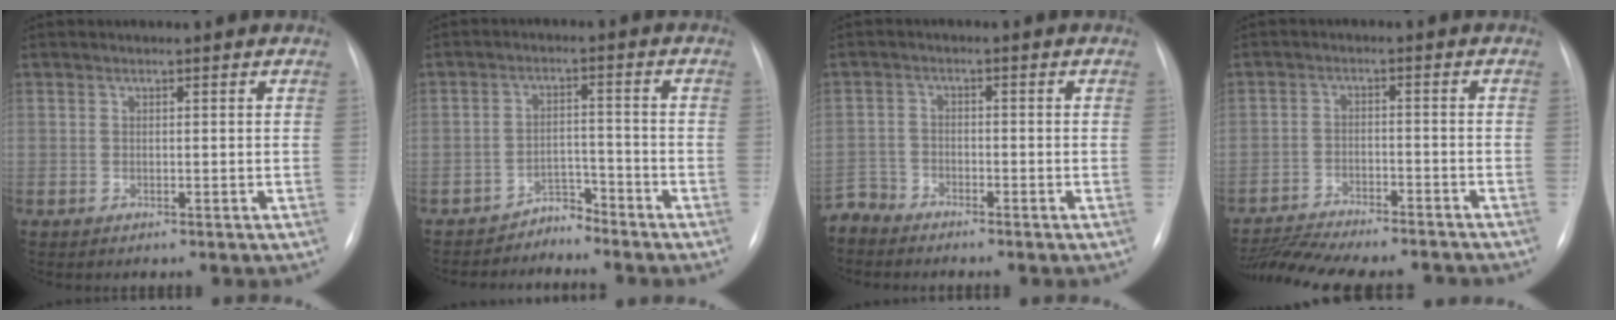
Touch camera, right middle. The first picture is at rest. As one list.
[{"total": 3.2, "force": [-3.1, 0.6, -0.5], "torque": [0.017, -0.002, -0.050]}, {"total": 3.3, "force": [-3.1, 0.7, -0.7], "torque": [0.020, -0.007, -0.060]}, {"total": 15.3, "force": [-14.1, 2.3, 5.5], "torque": [-0.114, -0.005, -0.204]}]